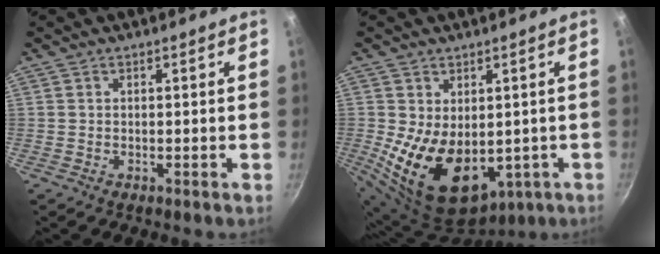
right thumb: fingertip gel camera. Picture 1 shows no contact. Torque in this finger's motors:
{"motor_torque": [-0.16, 1.65, 1.59, -0.76, 0.24]}